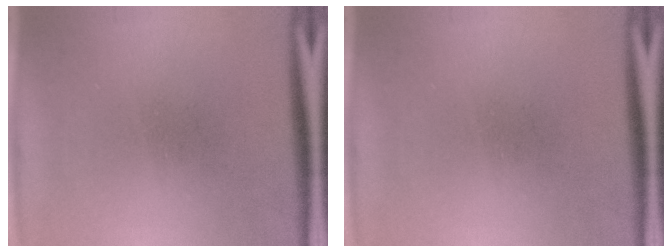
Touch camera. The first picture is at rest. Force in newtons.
{"total": 0.0}